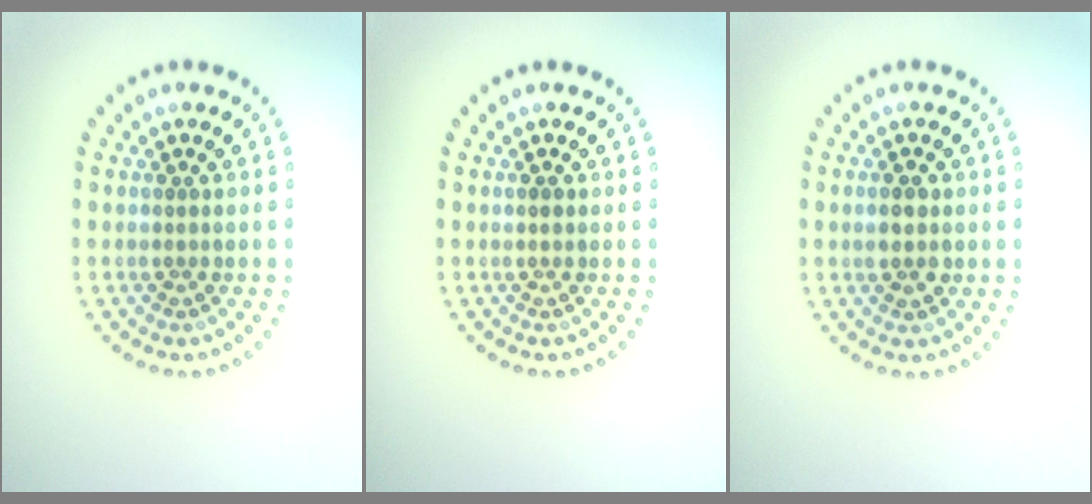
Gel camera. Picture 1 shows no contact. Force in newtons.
{"total": 0.7, "press": 0.7, "slide": 0.2}
{"total": 1.8, "press": 1.8, "slide": 0.2}